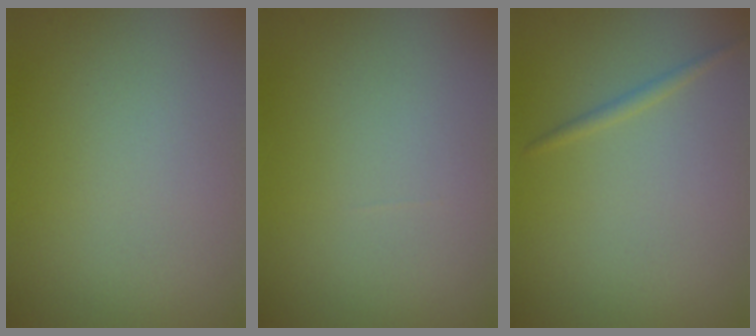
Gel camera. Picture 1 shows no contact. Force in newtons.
{"total": 0.0}
{"total": 0.9, "press": 0.9, "slide": 0.1}